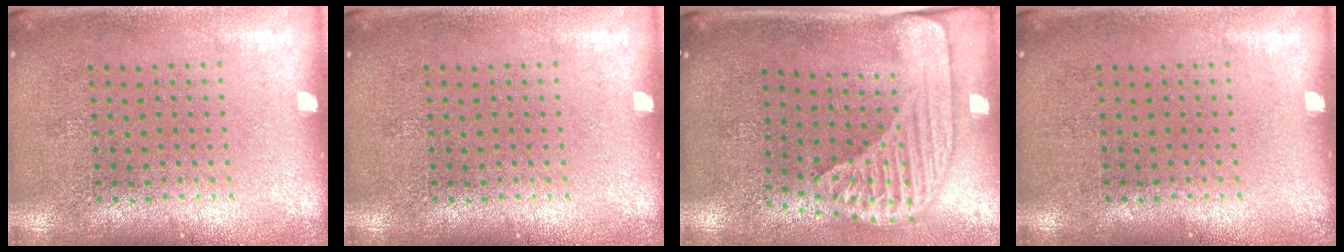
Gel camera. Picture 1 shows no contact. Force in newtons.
{"total": 0.0}
{"total": 2.3, "press": 1.7, "slide": 1.5}
{"total": 0.0}